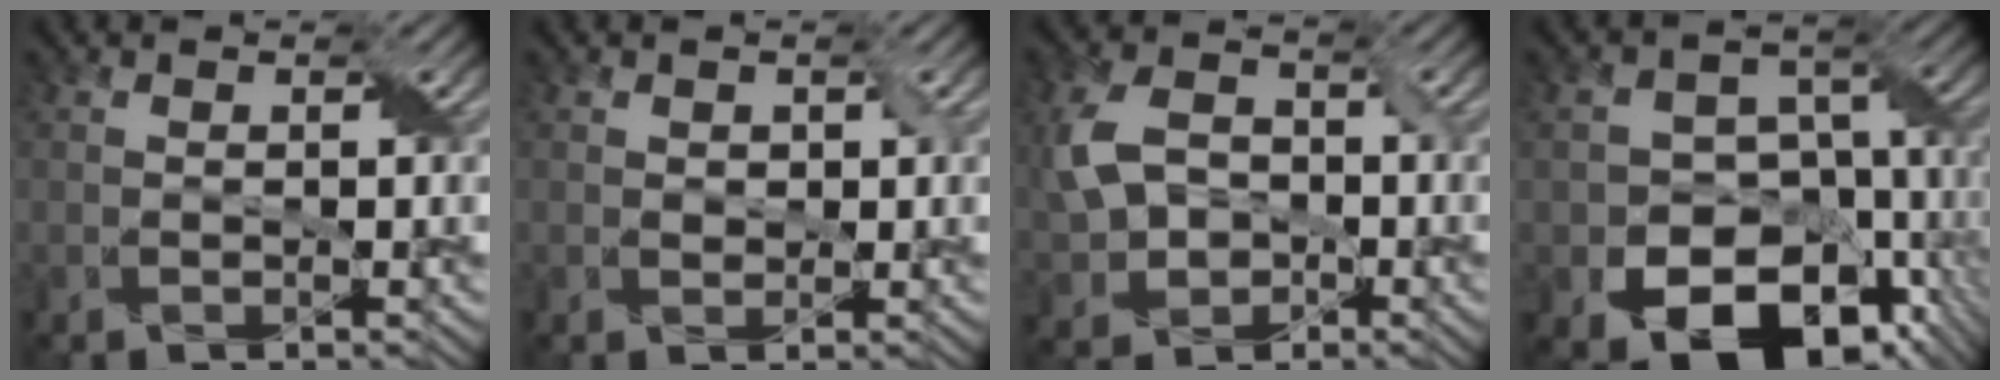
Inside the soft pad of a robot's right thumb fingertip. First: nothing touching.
{"total": 1.3, "force": [0.4, 1.1, 0.5], "torque": [-0.009, -0.004, 0.012]}
{"total": 6.8, "force": [-0.8, 5.4, 4.0], "torque": [-0.099, -0.001, -0.022]}
{"total": 16.7, "force": [-7.5, 12.0, 8.9], "torque": [-0.133, -0.027, -0.103]}